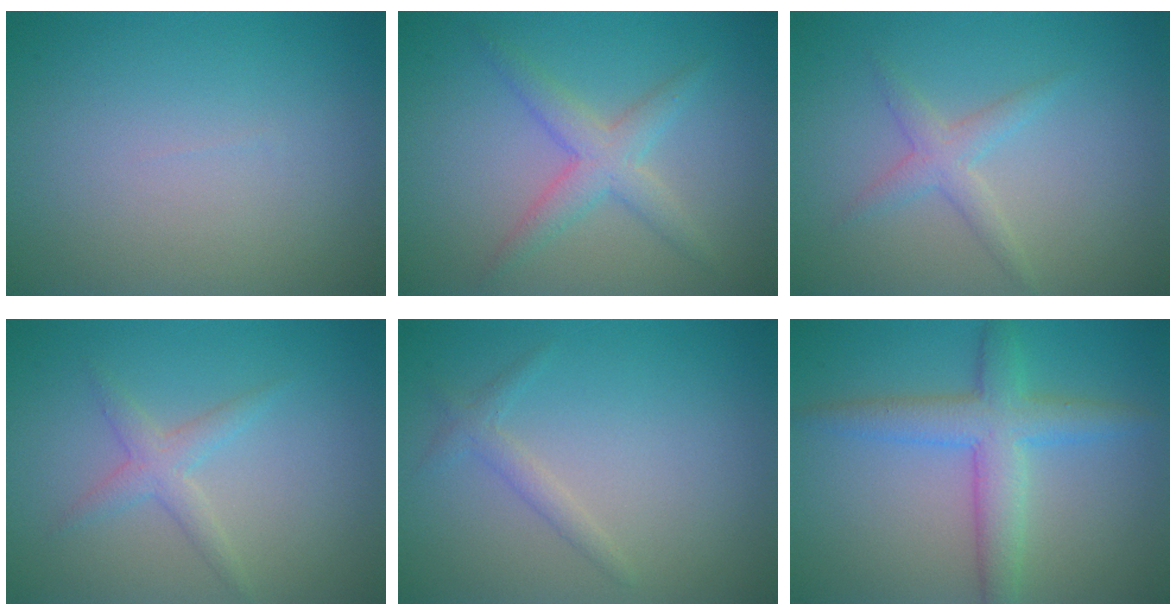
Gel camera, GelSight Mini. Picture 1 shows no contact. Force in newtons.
{"total": 3.0, "press": 3.0, "slide": 0.1}
{"total": 2.0, "press": 2.0, "slide": 0.1}
{"total": 2.0, "press": 2.0, "slide": 0.1}
{"total": 1.3, "press": 1.3, "slide": 0.0}
{"total": 4.7, "press": 4.7, "slide": 0.1}